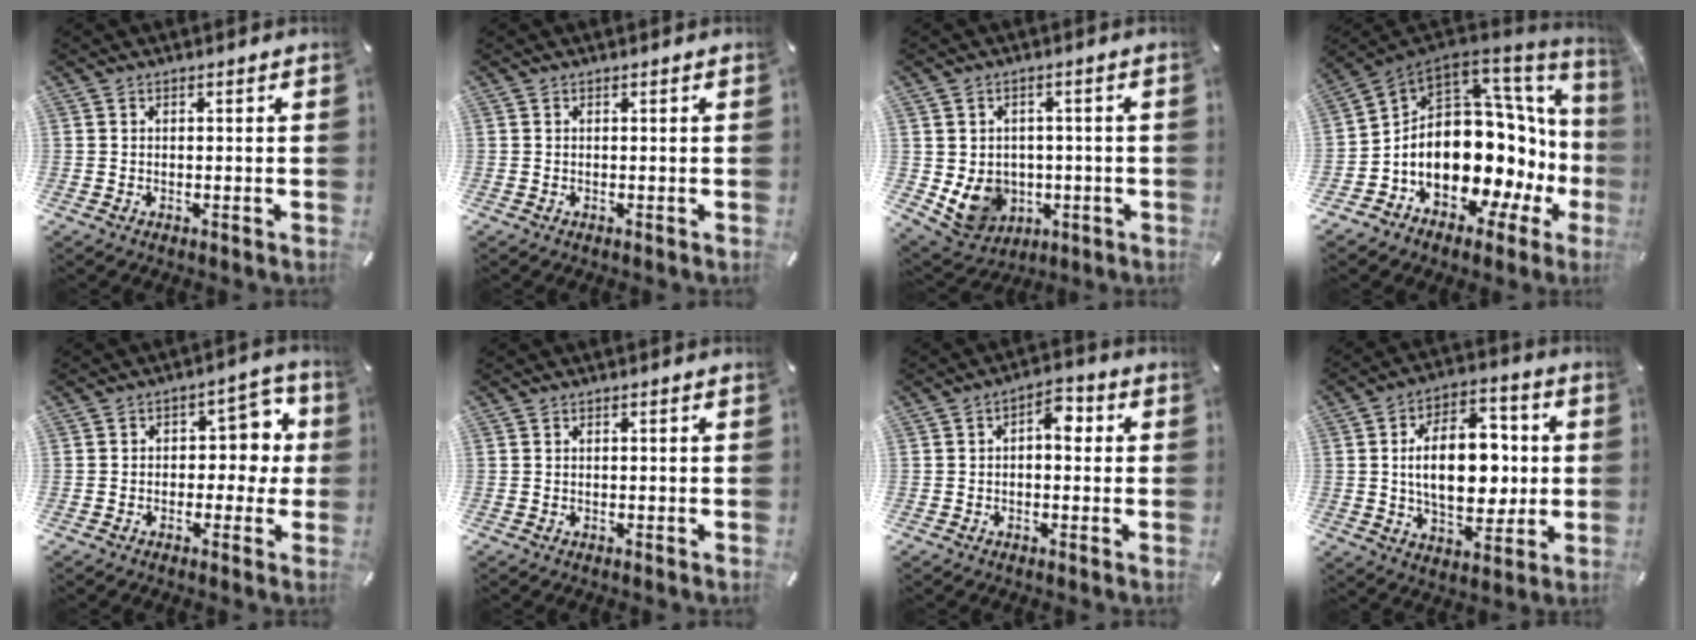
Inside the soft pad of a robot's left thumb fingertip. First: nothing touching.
{"total": 0.0}
{"total": 8.6, "force": [-1.2, 7.9, 3.1], "torque": [-0.074, -0.005, -0.017]}
{"total": 21.8, "force": [-2.8, 13.5, 16.9], "torque": [-0.273, -0.057, -0.022]}
{"total": 8.8, "force": [0.6, 6.4, 6.1], "torque": [-0.070, 0.004, 0.004]}
{"total": 0.0}
{"total": 5.3, "force": [0.2, 3.1, 4.3], "torque": [-0.054, 0.003, -0.006]}
{"total": 17.3, "force": [0.6, 10.6, 13.7], "torque": [-0.229, 0.007, 0.010]}